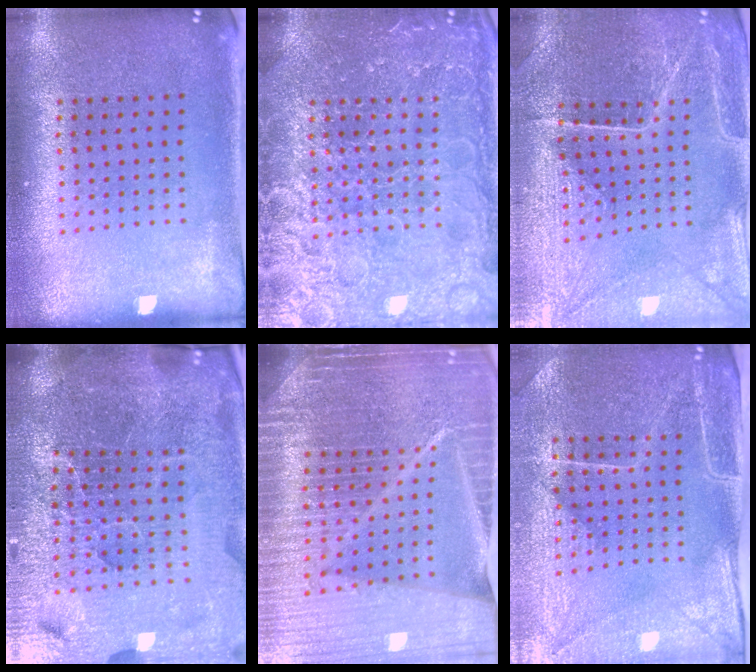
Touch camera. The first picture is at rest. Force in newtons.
{"total": 7.0, "press": 7.0, "slide": 1.0}
{"total": 2.9, "press": 2.9, "slide": 0.2}
{"total": 6.9, "press": 6.1, "slide": 3.4}
{"total": 7.1, "press": 6.0, "slide": 3.7}
{"total": 4.5, "press": 4.0, "slide": 2.1}